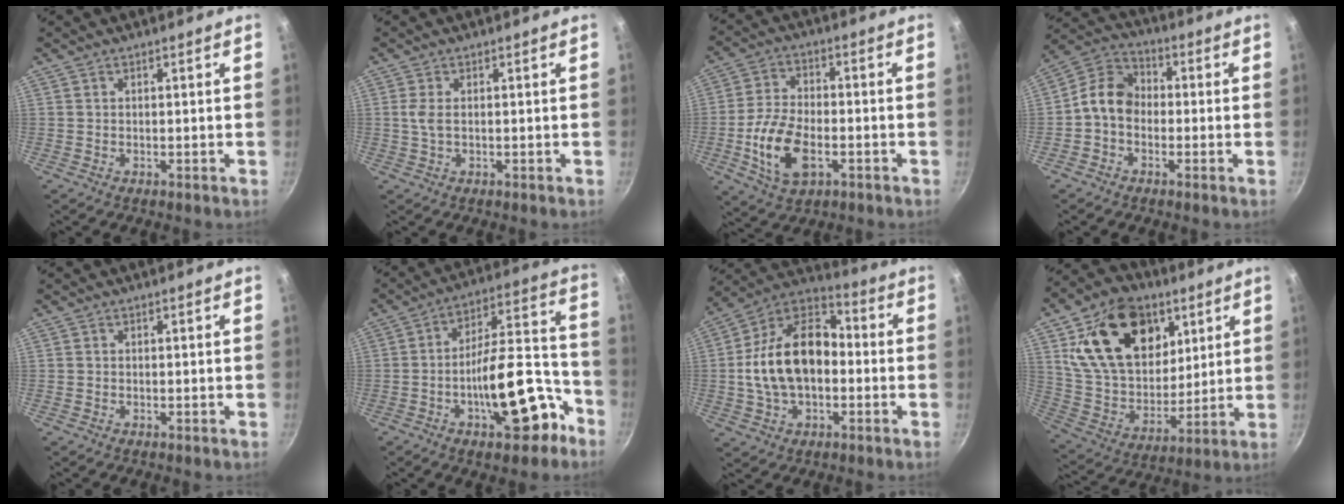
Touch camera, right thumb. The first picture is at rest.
{"total": 2.2, "force": [0.3, 1.0, 2.0], "torque": [-0.044, 0.000, 0.007]}
{"total": 12.3, "force": [-3.6, 6.8, 9.6], "torque": [-0.184, 0.019, -0.069]}
{"total": 8.1, "force": [-1.3, 6.3, 4.9], "torque": [-0.066, 0.031, -0.047]}
{"total": 0.0}
{"total": 22.7, "force": [-9.6, 9.6, 18.2], "torque": [-0.226, 0.082, -0.150]}
{"total": 18.7, "force": [-1.4, 12.1, 14.2], "torque": [-0.230, 0.047, -0.039]}
{"total": 24.6, "force": [9.9, 16.5, 15.3], "torque": [-0.228, -0.035, 0.178]}